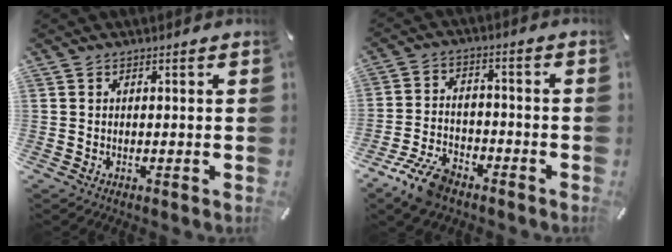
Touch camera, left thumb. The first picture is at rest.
{"total": 10.2, "force": [-6.8, 5.1, 5.6], "torque": [-0.111, 0.036, -0.124]}